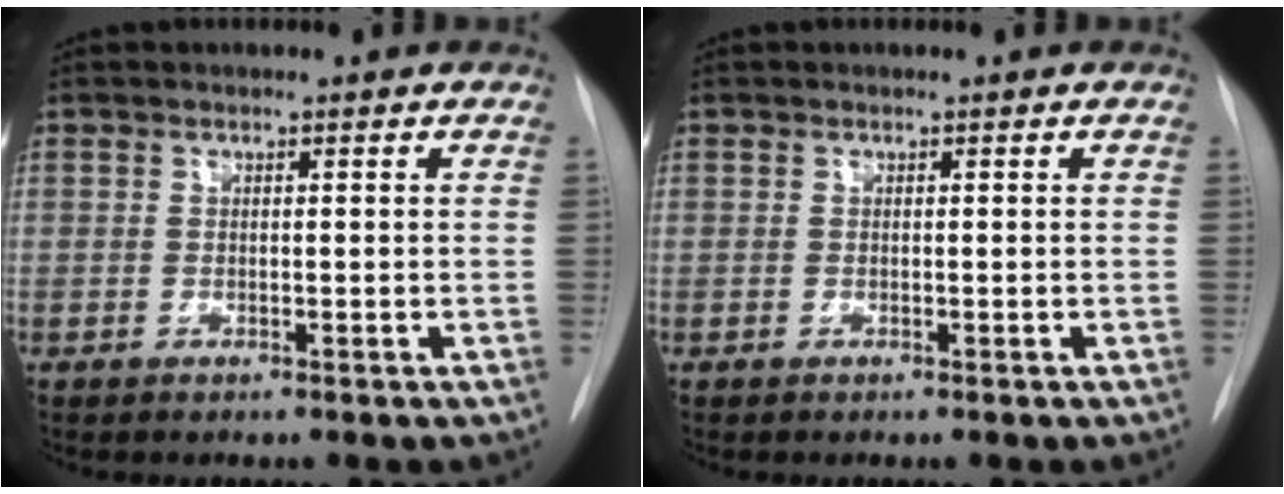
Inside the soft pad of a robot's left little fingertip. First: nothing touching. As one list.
[{"total": 0.0}]